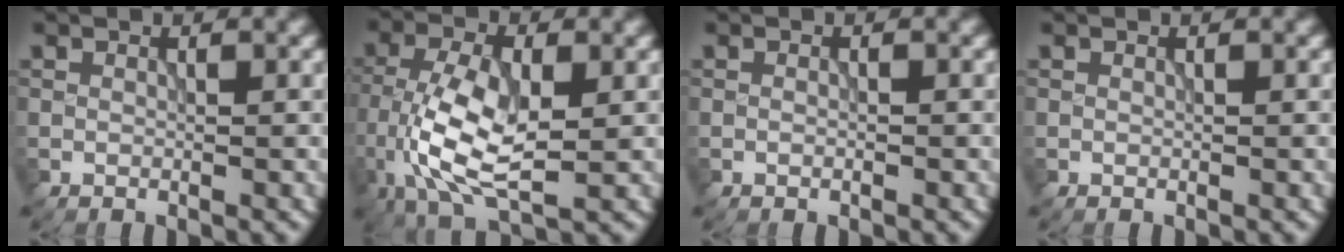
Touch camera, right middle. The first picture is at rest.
{"total": 8.8, "force": [-1.7, 4.2, 7.6], "torque": [-0.162, -0.001, -0.036]}
{"total": 0.6, "force": [0.0, 0.3, 0.5], "torque": [0.002, -0.005, -0.005]}
{"total": 0.0}